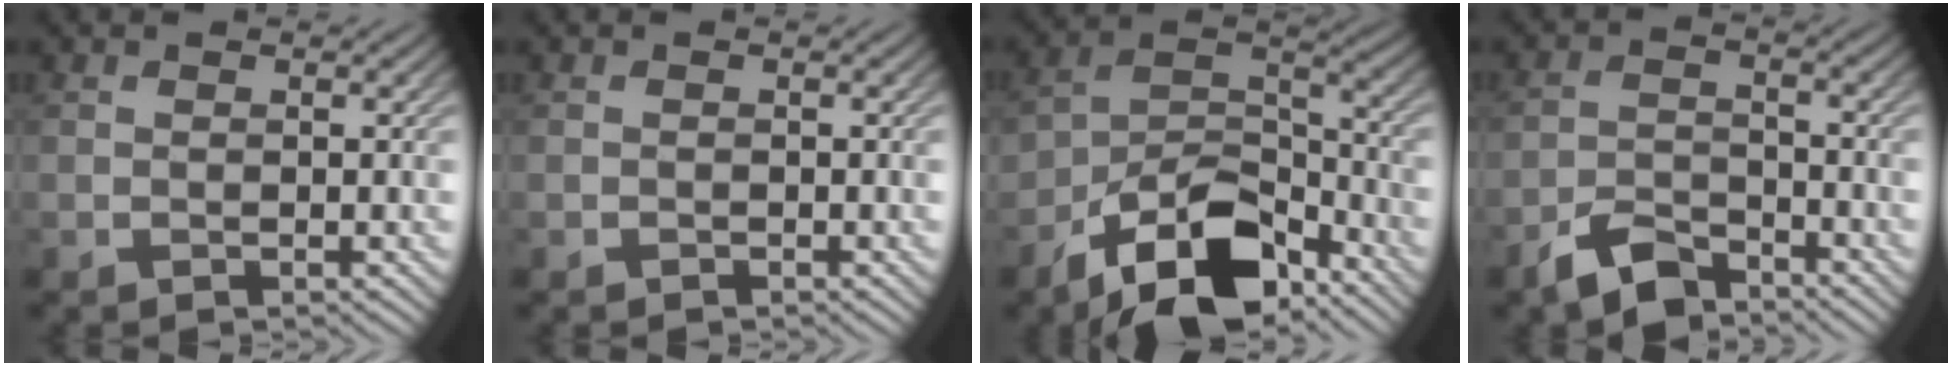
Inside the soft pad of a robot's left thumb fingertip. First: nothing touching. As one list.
[{"total": 0.0}, {"total": 12.6, "force": [-8.4, 6.2, 7.1], "torque": [-0.130, -0.011, -0.161]}, {"total": 5.6, "force": [-4.5, 2.1, 2.4], "torque": [-0.047, -0.005, -0.095]}]